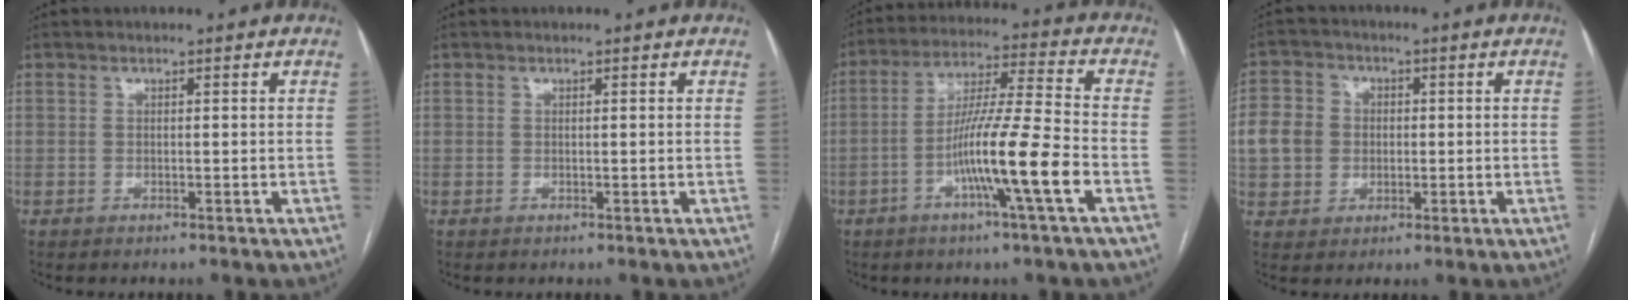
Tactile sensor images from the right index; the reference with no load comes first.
{"total": 0.0}
{"total": 12.6, "force": [-4.6, -1.1, 11.7], "torque": [-0.217, -0.003, -0.085]}
{"total": 7.5, "force": [0.0, 6.8, 3.0], "torque": [-0.077, 0.027, 0.002]}